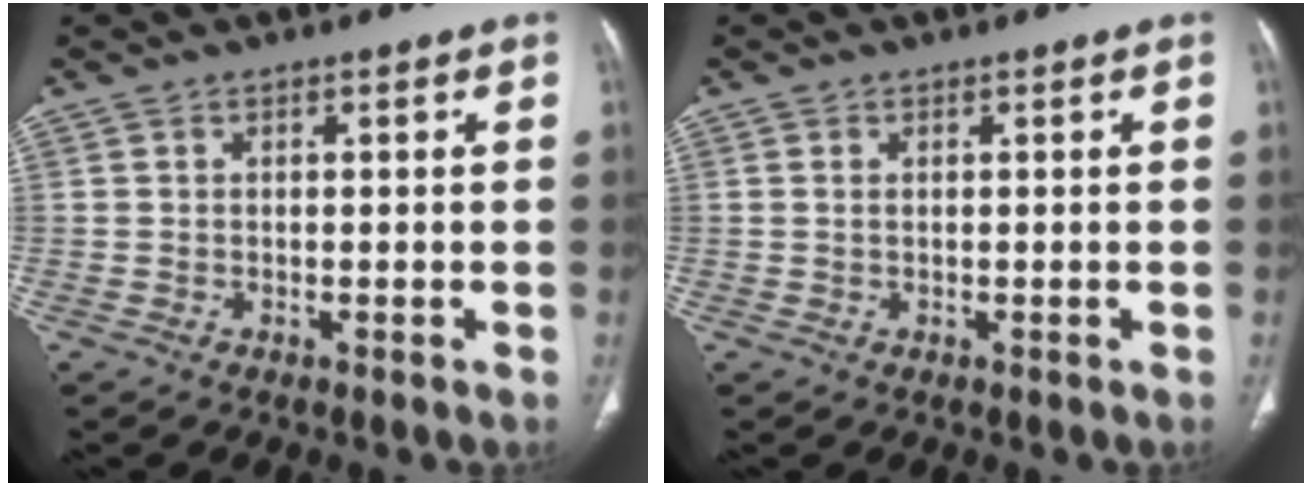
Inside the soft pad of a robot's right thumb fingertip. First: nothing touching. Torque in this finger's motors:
{"motor_torque": [-0.05, -0.13, -0.42, 0.34, -0.02]}